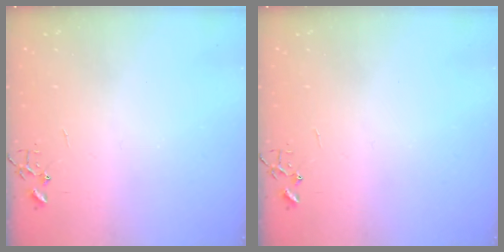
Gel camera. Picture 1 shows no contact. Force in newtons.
{"total": 0.0}